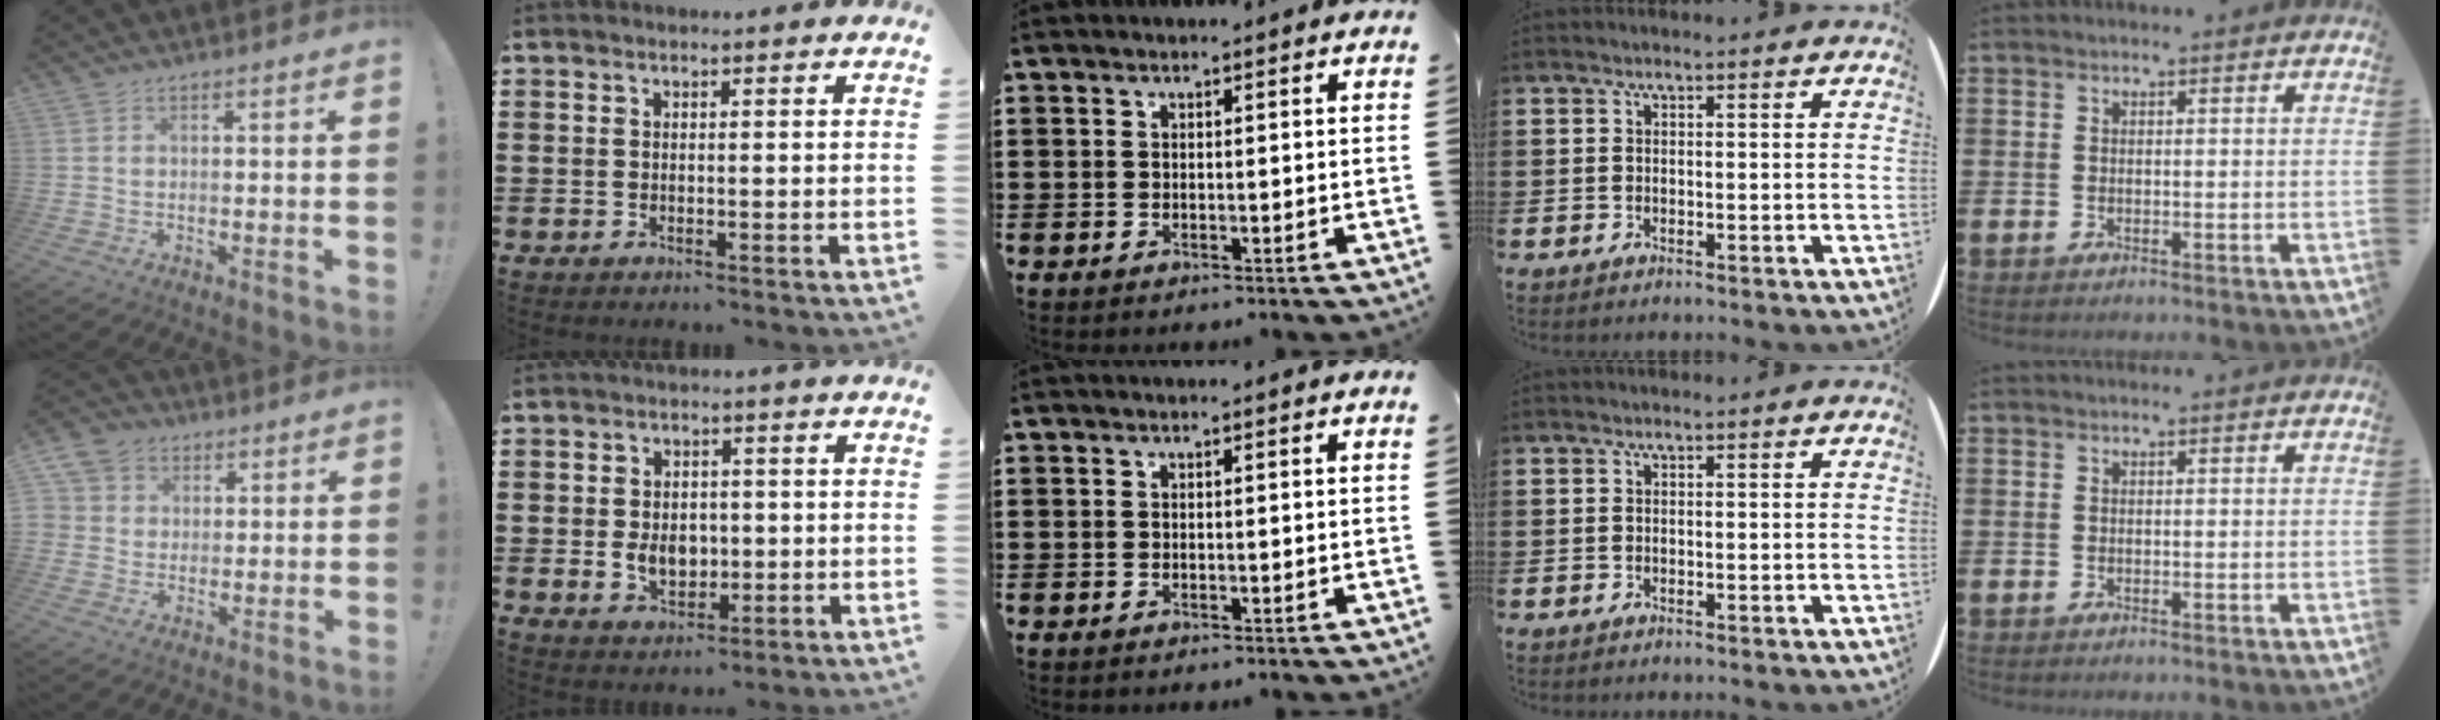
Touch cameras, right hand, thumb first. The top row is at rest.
{"thumb": {"total": 6.3, "force": [1.6, 6.0, 1.3], "torque": [-0.023, -0.004, 0.035]}, "index": {"total": 5.0, "force": [-0.4, 3.8, 3.3], "torque": [-0.052, 0.005, -0.012]}}